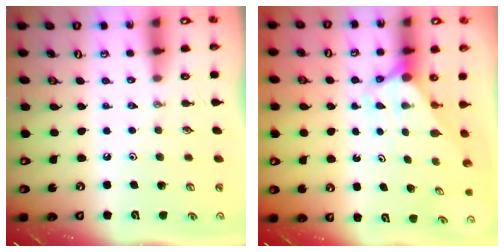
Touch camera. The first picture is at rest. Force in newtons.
{"total": 2.9, "press": 2.9, "slide": 0.0}